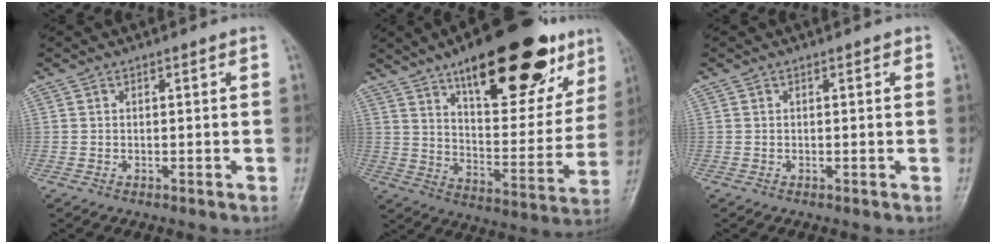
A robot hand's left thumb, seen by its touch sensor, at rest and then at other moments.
{"total": 28.4, "force": [16.6, 11.1, 20.3], "torque": [-0.249, -0.047, 0.249]}
{"total": 0.8, "force": [0.4, 0.4, 0.6], "torque": [-0.003, 0.001, 0.002]}